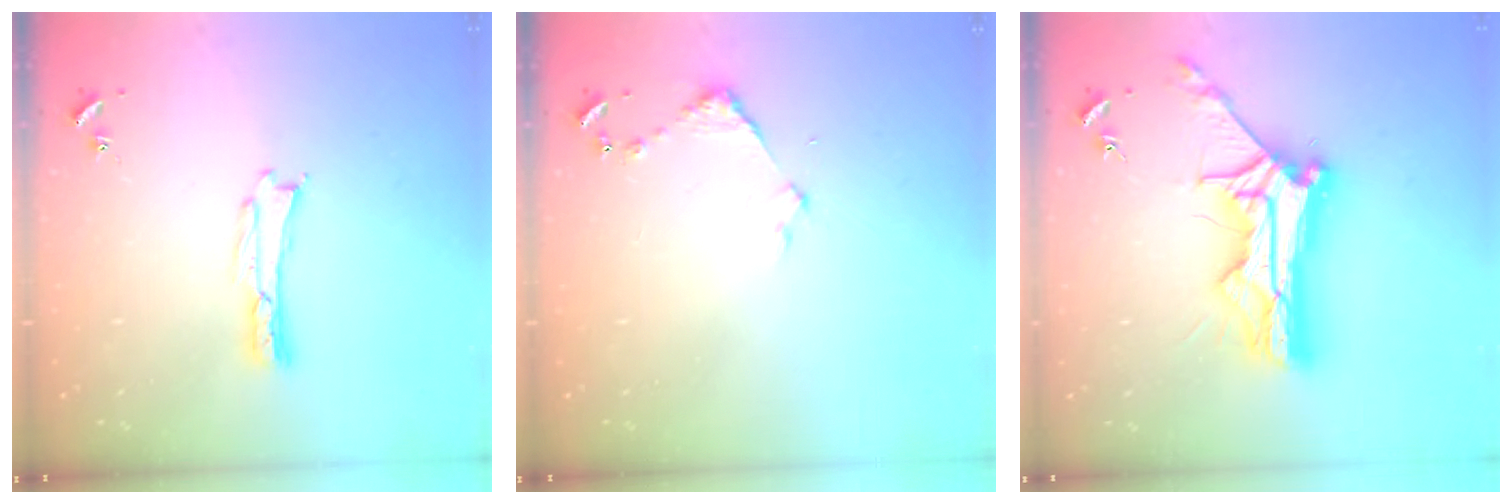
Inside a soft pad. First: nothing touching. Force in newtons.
{"total": 2.9, "press": 2.9, "slide": 0.3}
{"total": 13.3, "press": 13.3, "slide": 1.1}